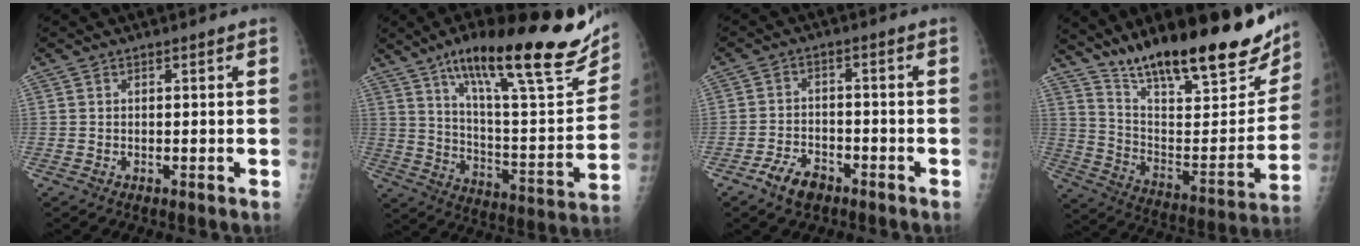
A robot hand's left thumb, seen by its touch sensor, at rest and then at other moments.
{"total": 29.2, "force": [17.9, 6.6, 22.0], "torque": [-0.301, -0.057, 0.283]}
{"total": 5.6, "force": [-3.8, 3.0, 2.8], "torque": [-0.048, 0.023, -0.065]}
{"total": 29.4, "force": [20.8, 7.9, 19.2], "torque": [-0.262, -0.076, 0.322]}